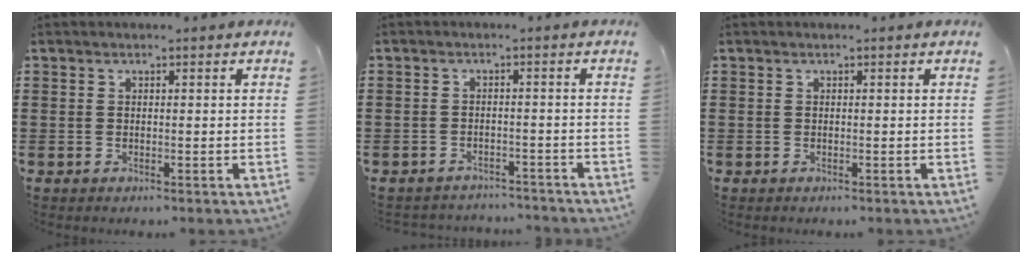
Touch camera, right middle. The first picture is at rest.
{"total": 2.5, "force": [-2.4, 0.5, -0.4], "torque": [-0.001, 0.002, -0.055]}
{"total": 0.0}